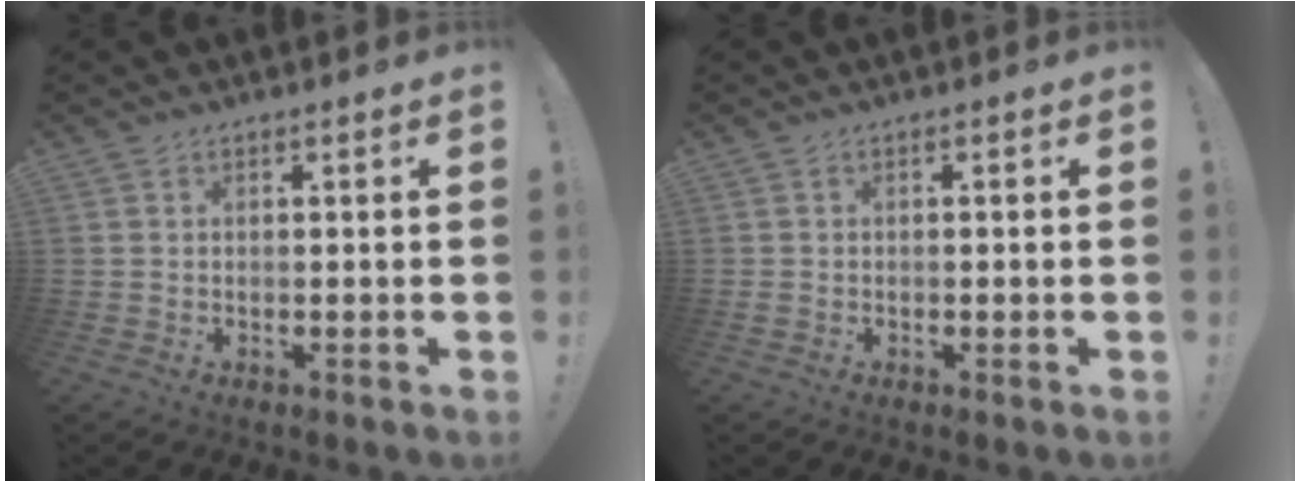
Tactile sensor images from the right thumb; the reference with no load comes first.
{"total": 0.9, "force": [-0.4, 0.5, 0.5], "torque": [-0.007, 0.002, -0.008]}